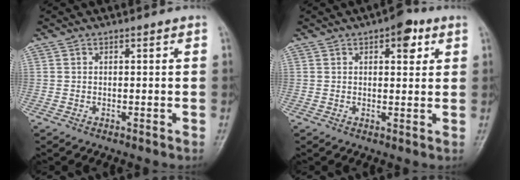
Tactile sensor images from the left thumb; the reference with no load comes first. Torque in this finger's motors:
{"motor_torque": [0.66, 0.58, 0.50, -0.29, 0.00]}